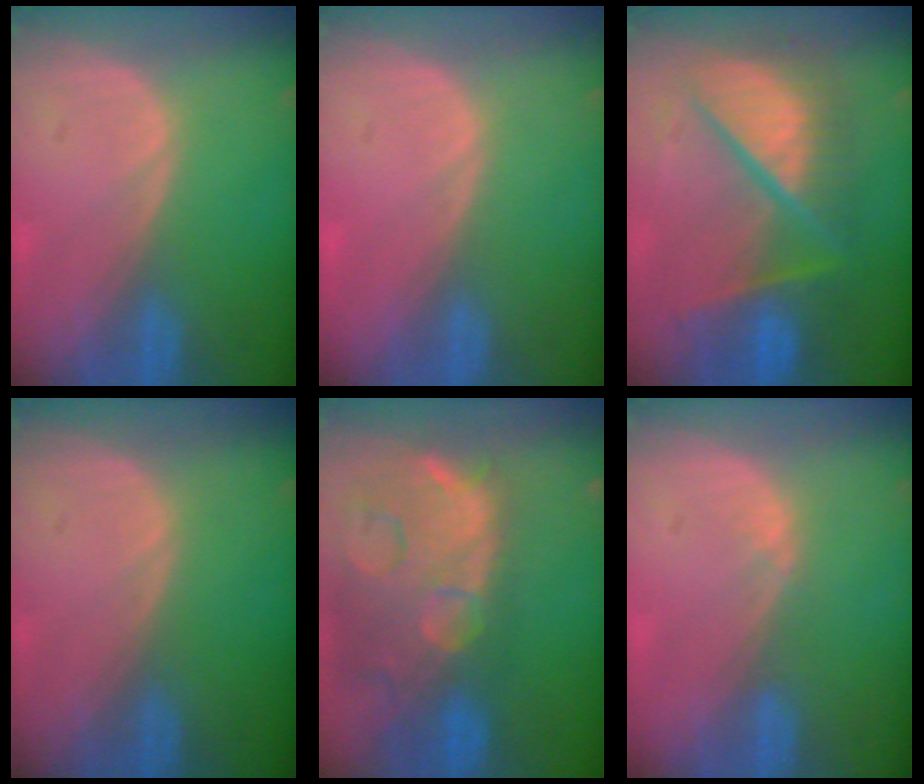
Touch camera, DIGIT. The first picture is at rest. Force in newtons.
{"total": 0.6, "press": 0.0, "slide": 0.6}
{"total": 11.0, "press": 10.9, "slide": 1.1}
{"total": 0.0}
{"total": 15.0, "press": 12.0, "slide": 9.0}
{"total": 1.0, "press": 0.8, "slide": 0.6}